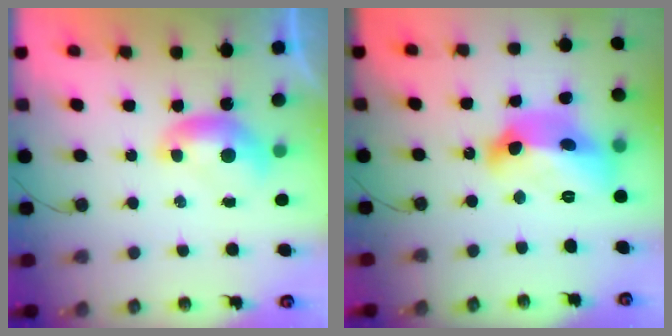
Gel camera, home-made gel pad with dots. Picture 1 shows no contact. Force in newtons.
{"total": 14.1, "press": 14.0, "slide": 1.2}